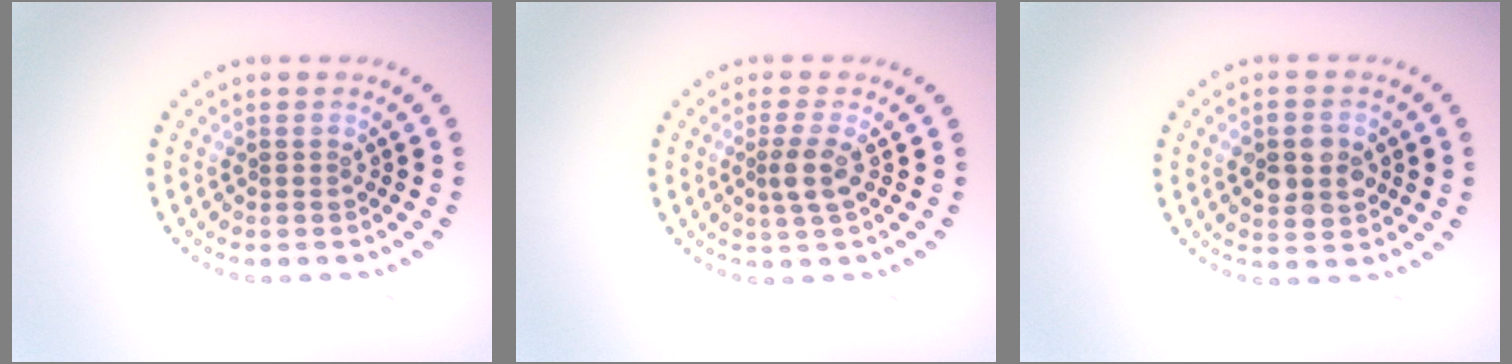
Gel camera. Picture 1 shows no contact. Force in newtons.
{"total": 2.1, "press": 1.7, "slide": 1.2}
{"total": 3.6, "press": 3.6, "slide": 0.1}